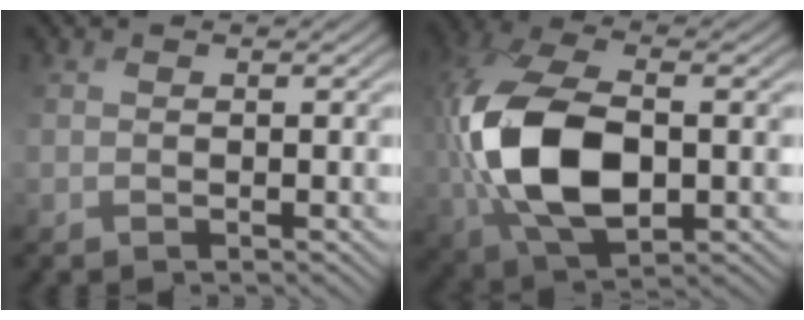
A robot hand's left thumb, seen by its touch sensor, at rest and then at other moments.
{"total": 13.8, "force": [0.0, 7.6, 11.5], "torque": [-0.271, 0.005, 0.005]}